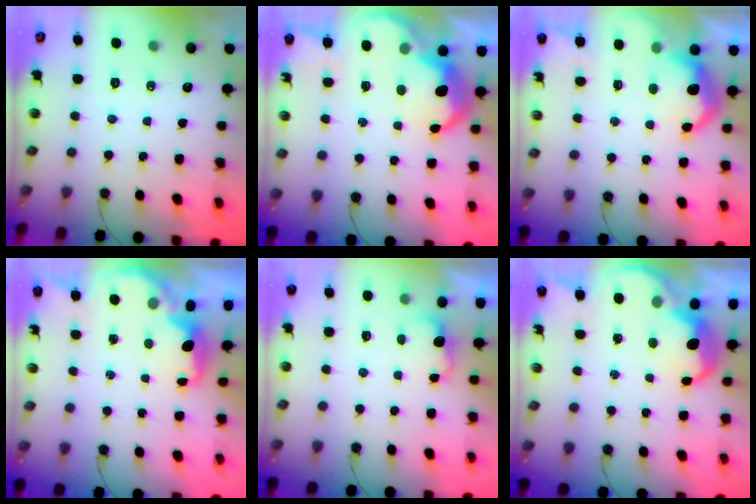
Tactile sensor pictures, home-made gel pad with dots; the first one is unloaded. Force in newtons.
{"total": 11.1, "press": 11.0, "slide": 0.7}
{"total": 11.0, "press": 11.0, "slide": 0.8}
{"total": 2.1, "press": 2.0, "slide": 0.8}
{"total": 3.1, "press": 3.0, "slide": 0.9}
{"total": 5.6, "press": 5.6, "slide": 0.5}